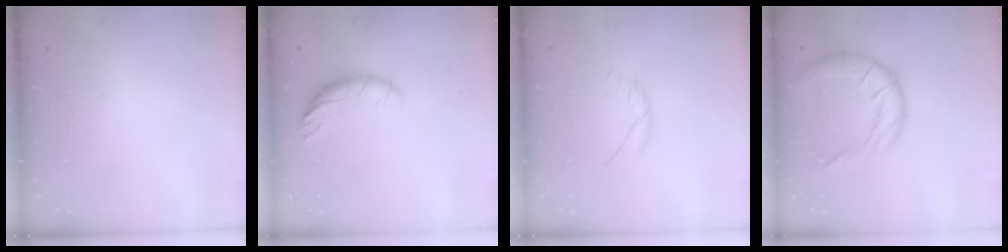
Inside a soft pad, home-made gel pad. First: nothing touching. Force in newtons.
{"total": 9.0, "press": 9.0, "slide": 1.2}
{"total": 5.4, "press": 5.3, "slide": 0.6}
{"total": 14.2, "press": 14.1, "slide": 1.6}